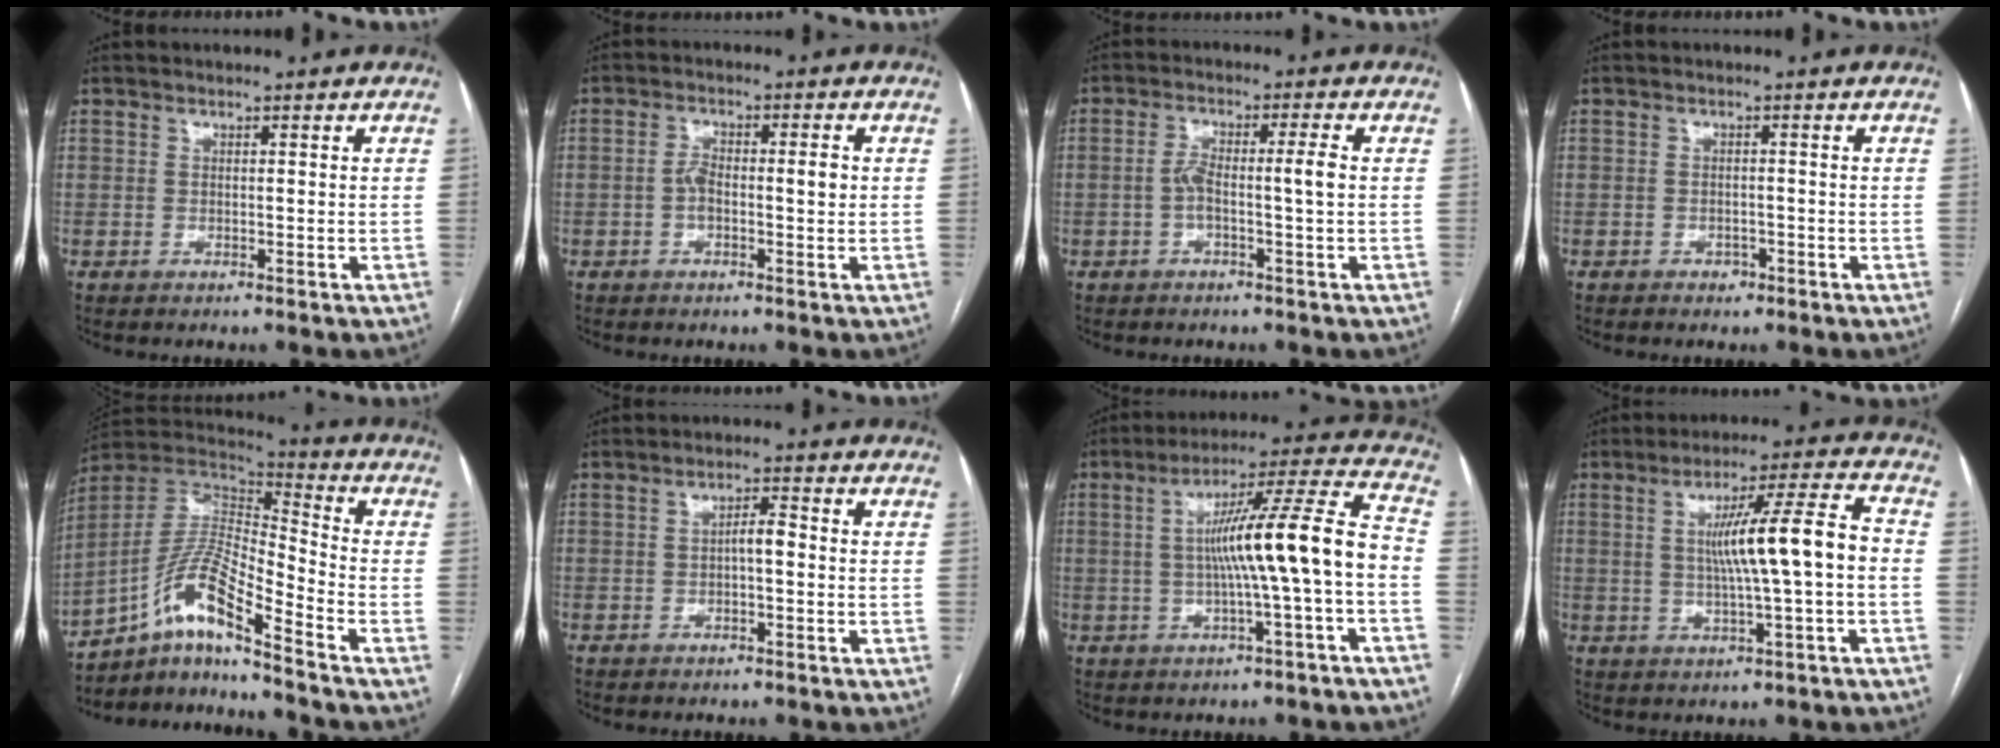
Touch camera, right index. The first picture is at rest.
{"total": 4.7, "force": [-0.2, 1.6, 4.4], "torque": [-0.084, 0.018, -0.006]}
{"total": 4.8, "force": [-0.6, 0.2, 4.8], "torque": [-0.091, 0.018, -0.008]}
{"total": 1.3, "force": [-0.8, 0.9, 0.4], "torque": [-0.005, 0.004, -0.011]}
{"total": 13.2, "force": [-8.6, 1.1, 10.0], "torque": [-0.205, 0.017, -0.158]}
{"total": 2.5, "force": [-0.3, 0.6, 2.5], "torque": [-0.039, 0.006, -0.006]}
{"total": 13.8, "force": [-1.6, -0.5, 13.7], "torque": [-0.215, 0.026, -0.027]}
{"total": 10.7, "force": [-0.1, -0.1, 10.6], "torque": [-0.172, 0.013, 0.000]}